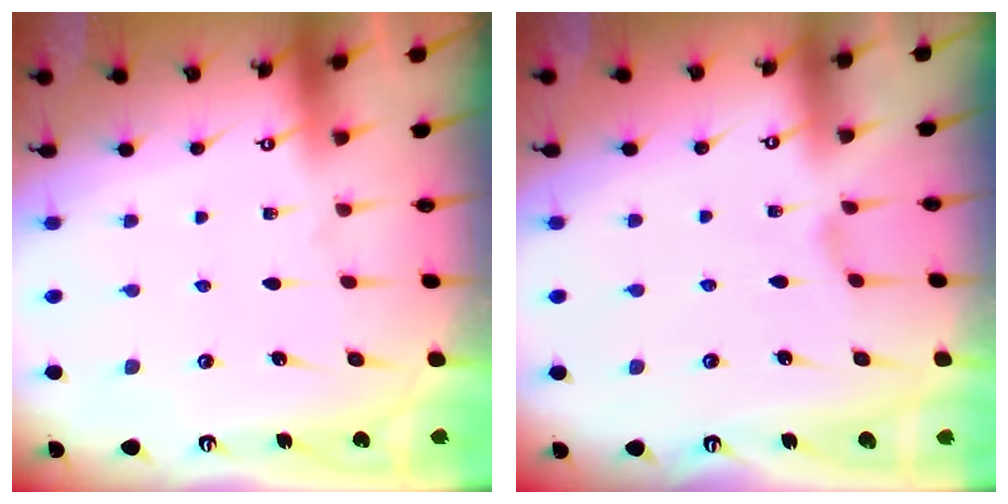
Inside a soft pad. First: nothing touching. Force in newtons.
{"total": 0.7, "press": 0.6, "slide": 0.3}